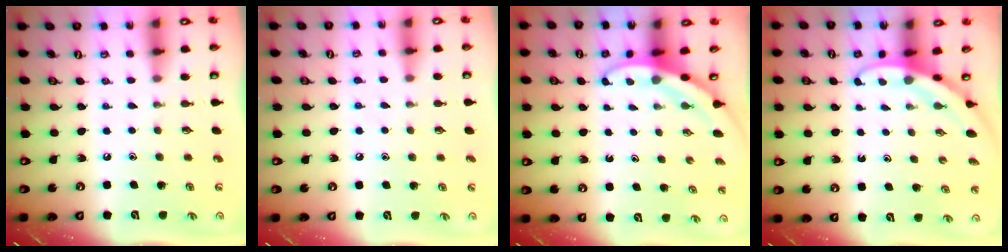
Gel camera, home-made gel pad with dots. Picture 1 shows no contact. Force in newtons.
{"total": 4.4, "press": 4.3, "slide": 0.6}
{"total": 3.5, "press": 3.5, "slide": 0.1}
{"total": 2.8, "press": 2.8, "slide": 0.0}